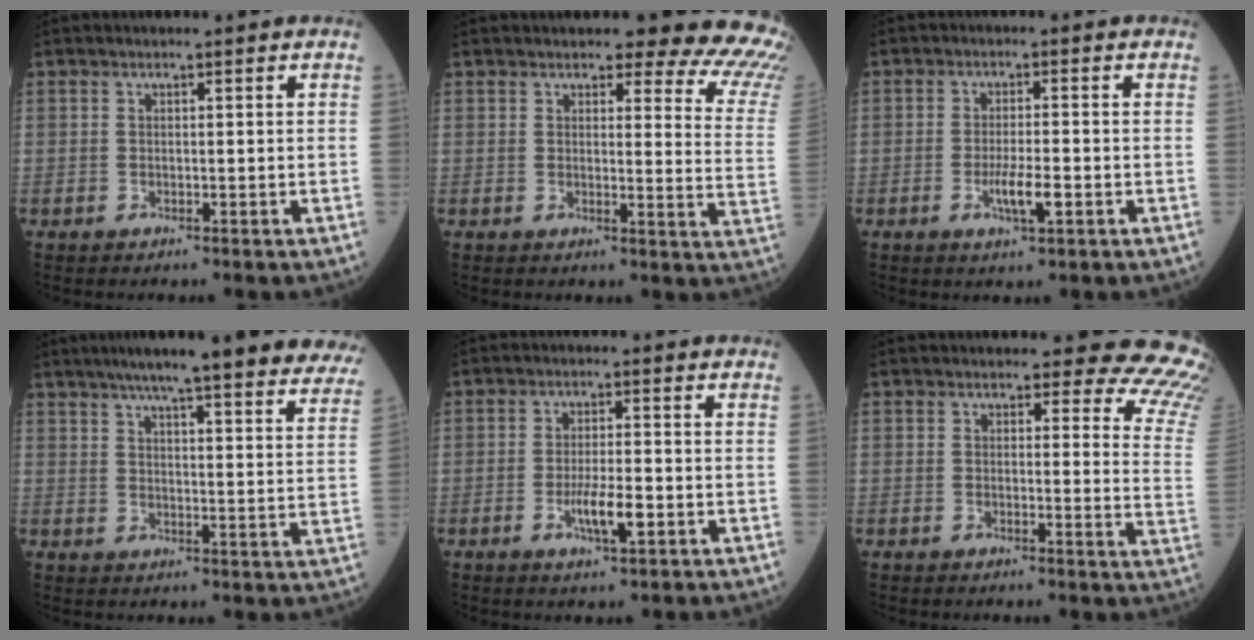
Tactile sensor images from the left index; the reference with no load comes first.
{"total": 17.1, "force": [15.3, 3.0, 7.0], "torque": [-0.059, -0.086, 0.142]}
{"total": 4.3, "force": [-1.6, 0.7, 4.0], "torque": [-0.078, -0.004, -0.027]}
{"total": 26.9, "force": [23.2, 2.7, 13.3], "torque": [-0.187, -0.025, 0.276]}
{"total": 5.0, "force": [-1.8, 0.9, 4.6], "torque": [-0.090, -0.003, -0.030]}
{"total": 14.3, "force": [13.2, 3.2, 4.5], "torque": [-0.012, -0.095, 0.102]}